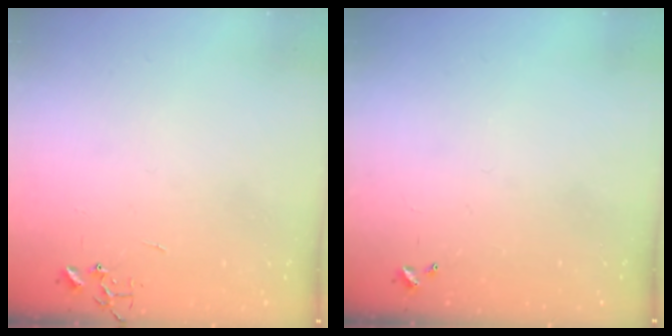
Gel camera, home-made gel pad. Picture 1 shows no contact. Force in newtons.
{"total": 0.0}